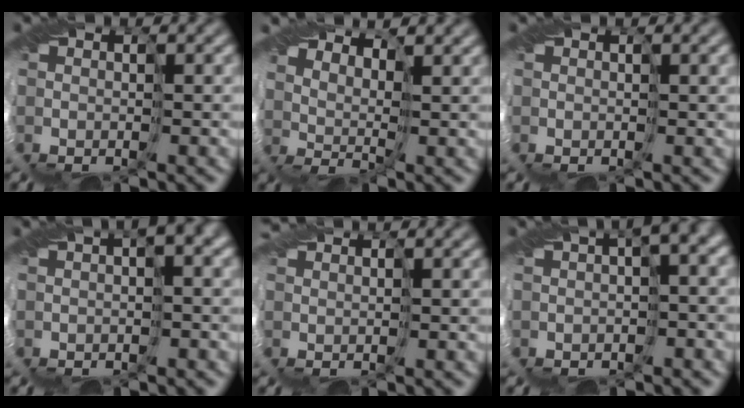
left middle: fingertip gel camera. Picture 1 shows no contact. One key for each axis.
{"total": 5.0, "fx": 3.8, "fy": 1.8, "fz": 2.7, "tx": -0.062, "ty": 0.003, "tz": 0.052}
{"total": 1.8, "fx": 1.0, "fy": 0.2, "fz": 1.5, "tx": -0.018, "ty": 0.006, "tz": 0.017}
{"total": 3.3, "fx": 1.2, "fy": 0.5, "fz": 3.1, "tx": -0.046, "ty": 0.021, "tz": 0.017}
{"total": 1.2, "fx": 1.2, "fy": -0.3, "fz": 0.2, "tx": -0.011, "ty": 0.007, "tz": 0.025}
{"total": 4.6, "fx": 1.3, "fy": 1.1, "fz": 4.3, "tx": -0.062, "ty": 0.018, "tz": 0.018}